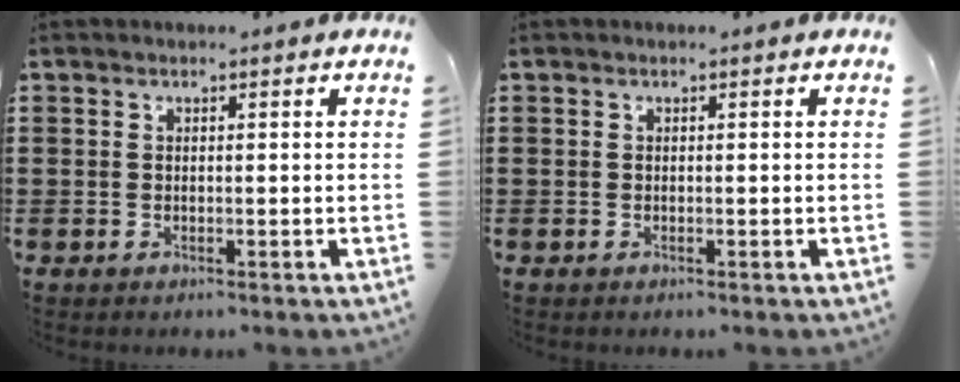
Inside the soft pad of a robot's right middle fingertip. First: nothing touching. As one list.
[{"total": 0.0}]